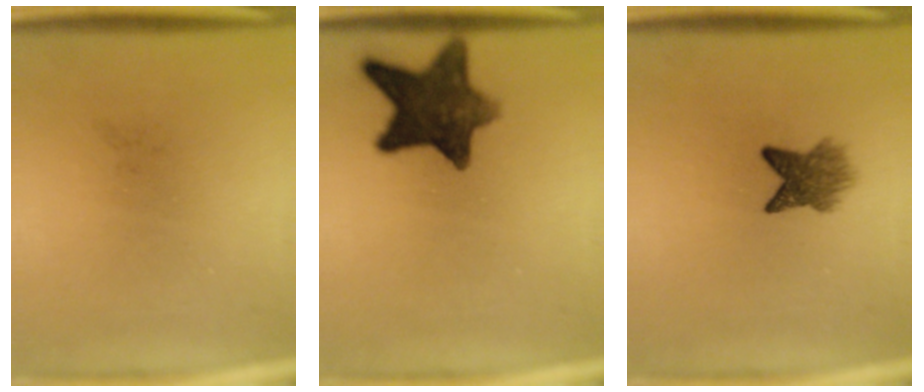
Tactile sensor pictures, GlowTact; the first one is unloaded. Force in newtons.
{"total": 11.5}
{"total": 4.7}